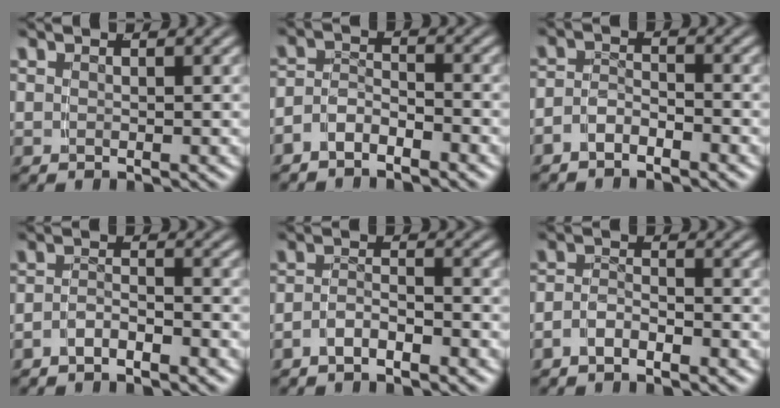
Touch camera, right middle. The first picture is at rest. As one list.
[{"total": 3.4, "force": [-2.6, 1.8, 1.1], "torque": [-0.021, -0.010, -0.047]}, {"total": 2.8, "force": [-2.3, 1.3, 0.8], "torque": [-0.018, -0.009, -0.041]}, {"total": 2.4, "force": [-2.3, 0.5, 0.7], "torque": [-0.011, -0.004, -0.040]}, {"total": 2.5, "force": [-2.2, 0.6, 0.9], "torque": [-0.014, -0.005, -0.040]}, {"total": 2.5, "force": [-2.0, 1.2, 0.9], "torque": [-0.020, -0.008, -0.036]}]